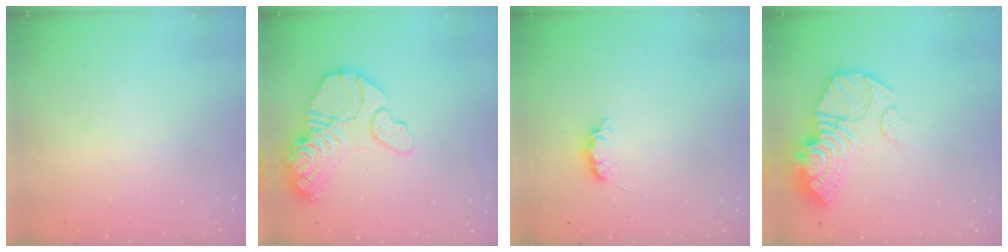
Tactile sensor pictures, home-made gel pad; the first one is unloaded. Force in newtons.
{"total": 17.8, "press": 17.7, "slide": 1.9}
{"total": 3.7, "press": 3.7, "slide": 0.5}
{"total": 16.1, "press": 16.1, "slide": 1.3}